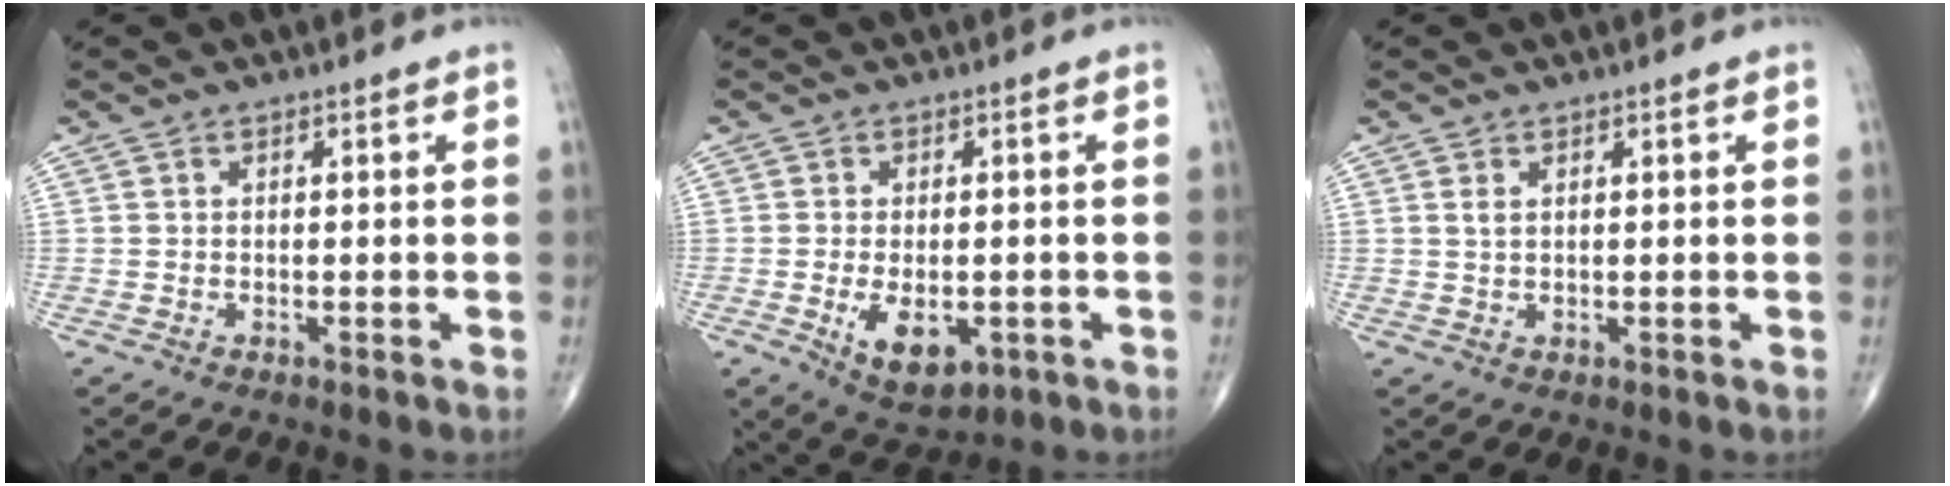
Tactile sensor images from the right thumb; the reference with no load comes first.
{"total": 8.5, "force": [-2.3, 4.8, 6.6], "torque": [-0.088, -0.007, -0.020]}
{"total": 1.4, "force": [0.6, 0.7, 1.0], "torque": [-0.023, 0.003, 0.017]}